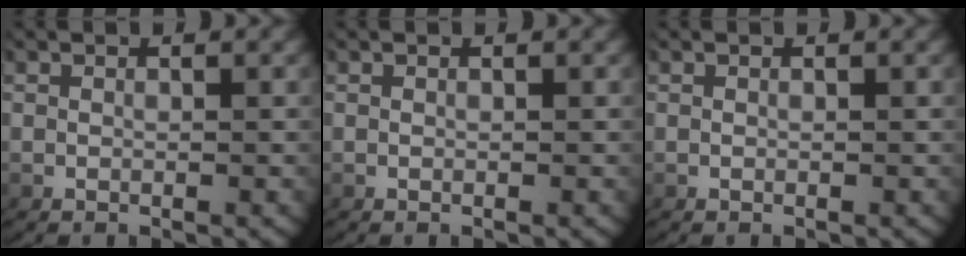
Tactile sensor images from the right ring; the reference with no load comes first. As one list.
[{"total": 0.0}, {"total": 0.0}]